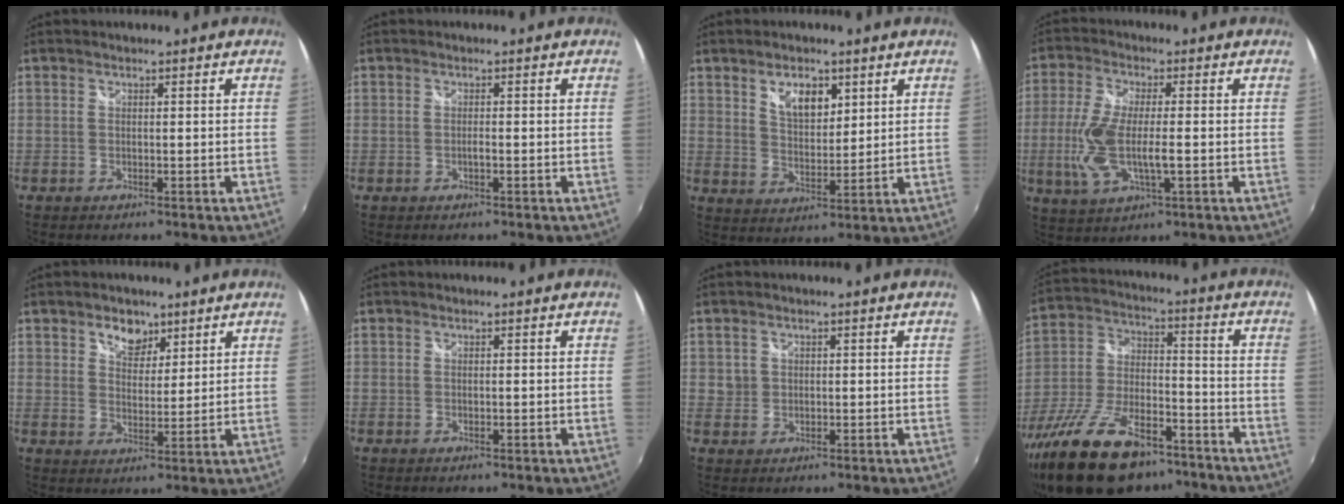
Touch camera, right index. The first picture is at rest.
{"total": 0.7, "force": [-0.3, 0.3, 0.6], "torque": [-0.012, 0.001, -0.006]}
{"total": 6.5, "force": [3.6, 3.5, 4.2], "torque": [-0.065, 0.003, 0.066]}
{"total": 11.0, "force": [-1.8, 3.7, 10.2], "torque": [-0.218, -0.010, -0.033]}
{"total": 5.3, "force": [3.3, 3.5, 2.2], "torque": [-0.021, 0.001, 0.056]}
{"total": 0.0}
{"total": 2.3, "force": [0.4, 2.2, 0.3], "torque": [-0.001, 0.003, 0.005]}
{"total": 22.0, "force": [-15.5, 9.7, 12.2], "torque": [-0.244, -0.012, -0.252]}